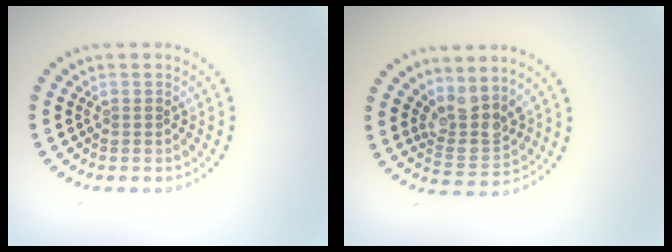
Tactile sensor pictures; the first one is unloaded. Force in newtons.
{"total": 3.3, "press": 2.5, "slide": 2.1}